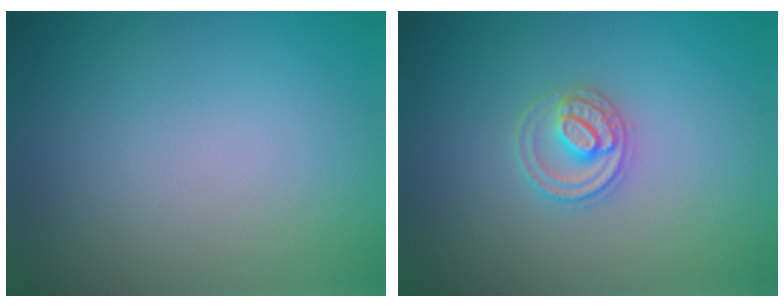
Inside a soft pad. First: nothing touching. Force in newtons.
{"total": 2.5, "press": 2.4, "slide": 0.3}